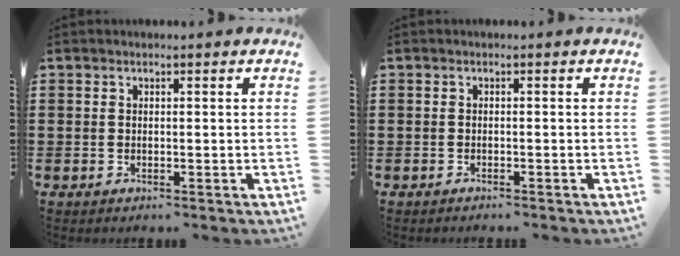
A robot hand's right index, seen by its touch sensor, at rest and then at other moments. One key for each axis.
{"total": 0.6, "fx": -0.6, "fy": 0.0, "fz": 0.1, "tx": -0.004, "ty": -0.002, "tz": -0.012}